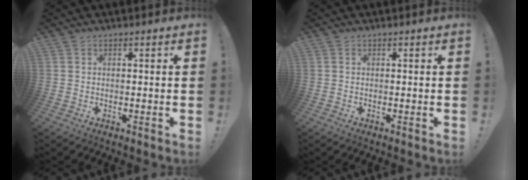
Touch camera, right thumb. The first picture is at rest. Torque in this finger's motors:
{"motor_torque": [0.12, 0.00, 0.15, -0.02, 0.08]}